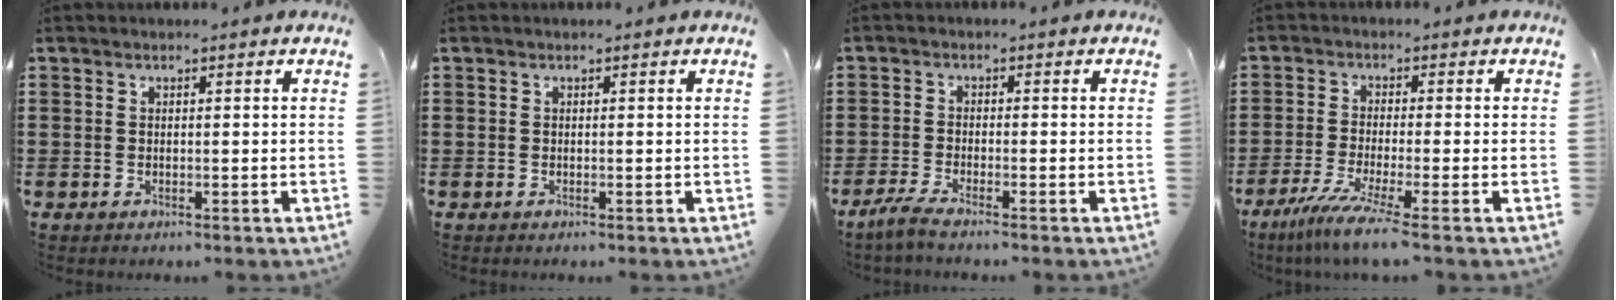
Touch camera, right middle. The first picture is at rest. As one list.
[{"total": 0.0}, {"total": 2.7, "force": [-2.2, -0.3, 1.5], "torque": [-0.041, -0.008, -0.044]}, {"total": 5.6, "force": [-3.9, -0.5, 4.0], "torque": [-0.087, -0.027, -0.073]}]